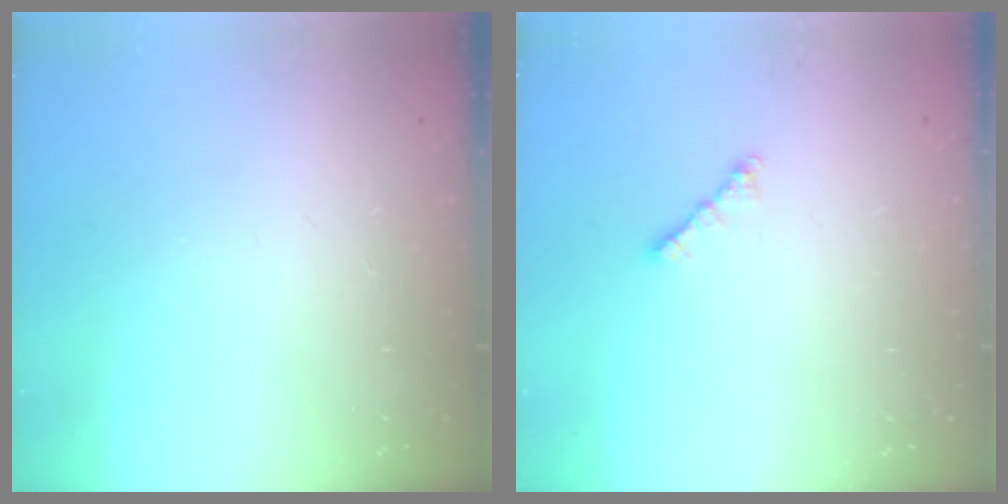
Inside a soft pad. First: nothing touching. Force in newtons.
{"total": 2.0, "press": 1.9, "slide": 0.6}